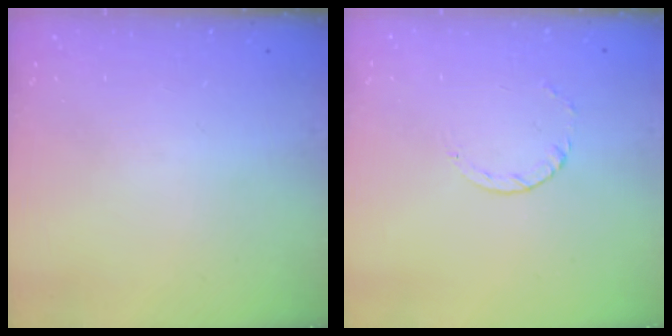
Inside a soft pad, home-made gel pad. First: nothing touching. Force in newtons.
{"total": 2.4, "press": 2.4, "slide": 0.3}